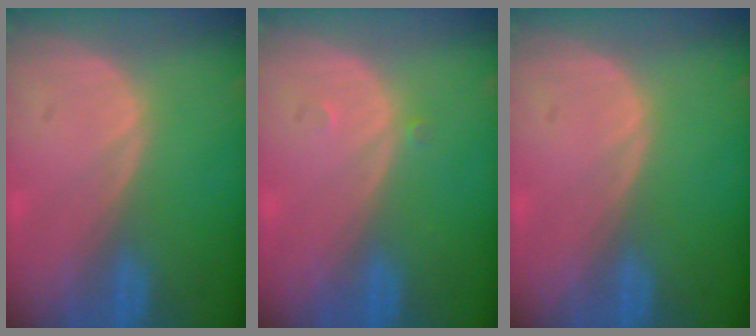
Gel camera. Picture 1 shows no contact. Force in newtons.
{"total": 0.7, "press": 0.5, "slide": 0.5}
{"total": 0.0}